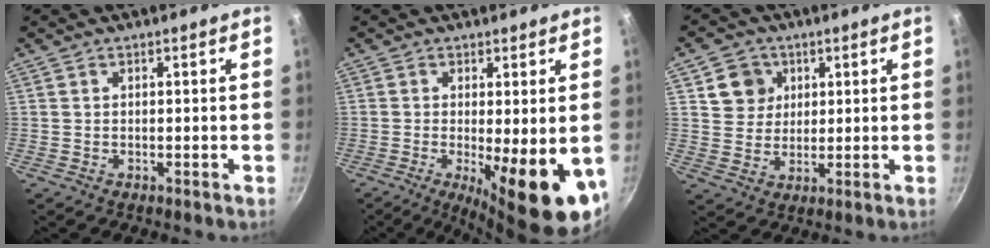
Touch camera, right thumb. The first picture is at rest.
{"total": 13.9, "force": [-3.2, 3.8, 13.0], "torque": [-0.173, -0.014, -0.036]}
{"total": 6.7, "force": [2.4, 6.0, 1.8], "torque": [0.004, -0.002, 0.040]}